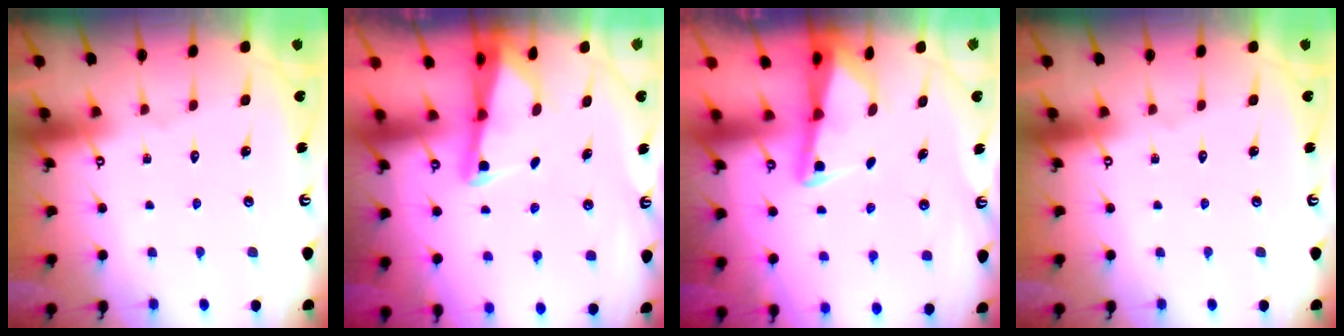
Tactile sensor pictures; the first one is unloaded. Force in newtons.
{"total": 2.5, "press": 2.4, "slide": 0.3}
{"total": 2.4, "press": 2.4, "slide": 0.3}
{"total": 0.0}